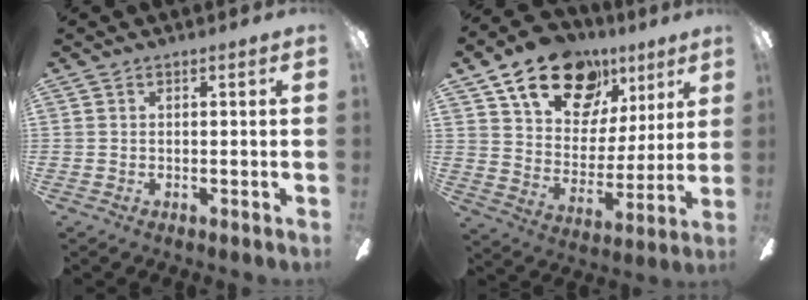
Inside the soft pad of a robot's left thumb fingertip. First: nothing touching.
{"total": 20.4, "force": [12.7, 12.4, 10.1], "torque": [-0.156, -0.063, 0.226]}